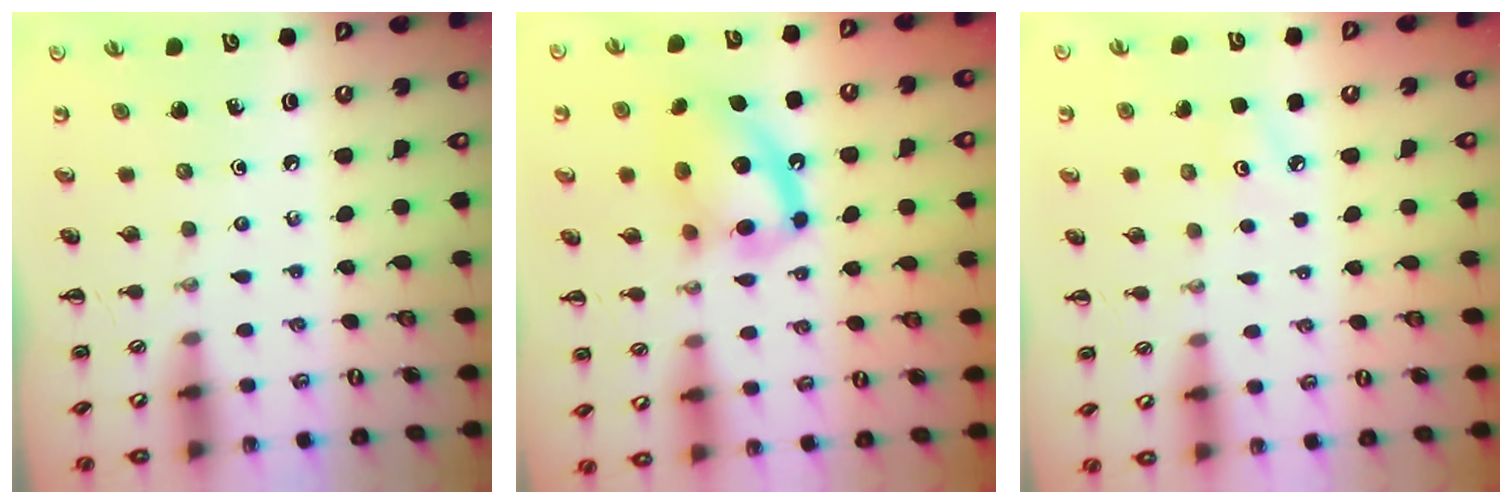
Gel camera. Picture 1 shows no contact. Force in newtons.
{"total": 14.7, "press": 14.5, "slide": 2.4}
{"total": 3.9, "press": 3.7, "slide": 1.1}